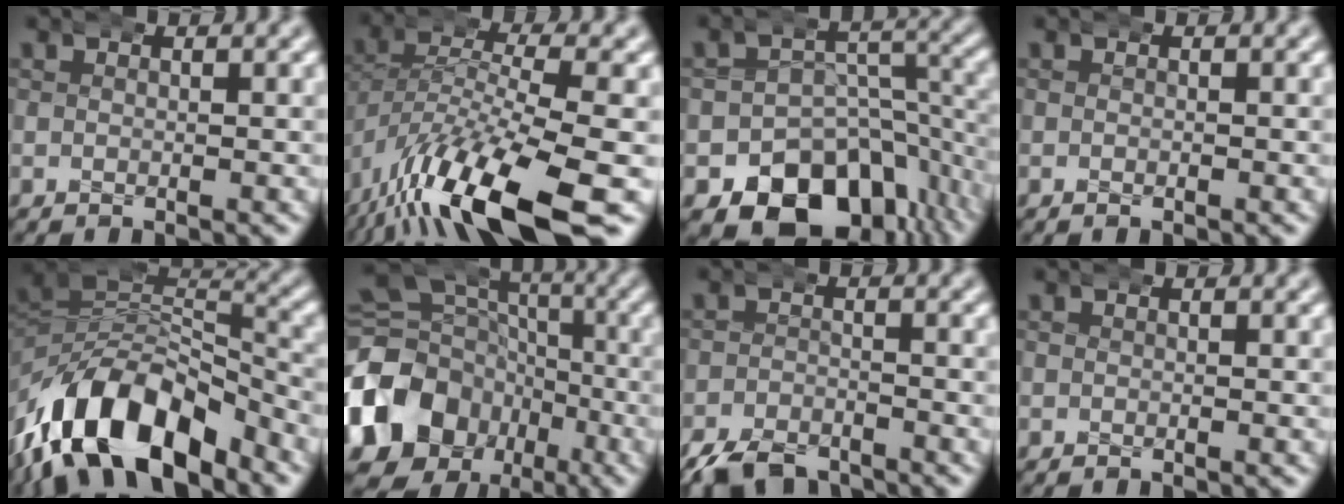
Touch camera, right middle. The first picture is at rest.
{"total": 9.5, "force": [-3.8, 4.3, 7.6], "torque": [-0.160, -0.023, -0.051]}
{"total": 14.7, "force": [-7.2, 10.8, 7.0], "torque": [-0.117, -0.049, -0.104]}
{"total": 0.5, "force": [-0.3, 0.3, 0.3], "torque": [-0.007, 0.001, -0.006]}
{"total": 12.7, "force": [-5.9, 8.1, 7.8], "torque": [-0.143, -0.035, -0.084]}
{"total": 17.2, "force": [-5.4, 14.7, 7.2], "torque": [-0.139, -0.056, -0.079]}
{"total": 4.8, "force": [-4.3, 1.8, 1.2], "torque": [-0.015, -0.011, -0.071]}
{"total": 0.0}